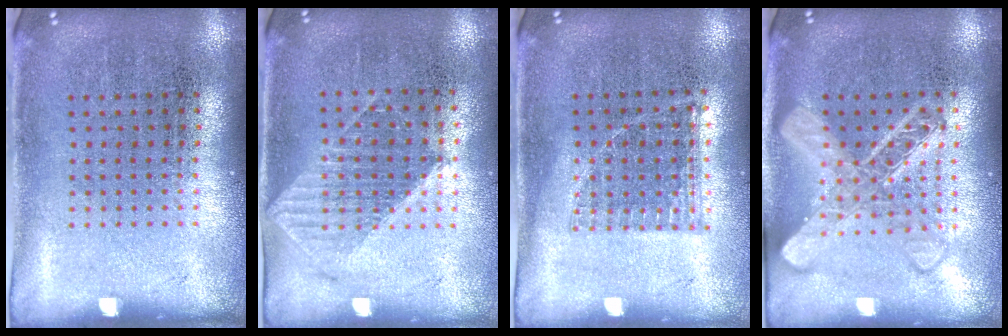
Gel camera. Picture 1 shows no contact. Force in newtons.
{"total": 1.1, "press": 1.0, "slide": 0.3}
{"total": 0.8, "press": 0.8, "slide": 0.2}
{"total": 2.7, "press": 2.6, "slide": 0.5}